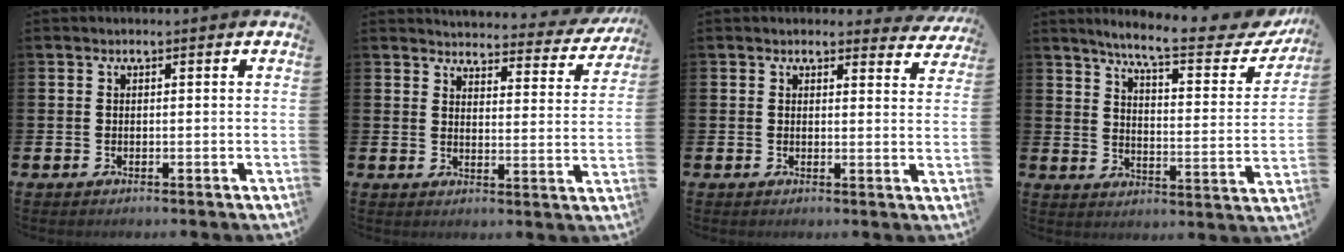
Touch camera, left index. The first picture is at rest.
{"total": 3.3, "force": [3.2, 0.8, 0.6], "torque": [-0.015, -0.030, 0.047]}
{"total": 2.2, "force": [2.1, 0.6, 0.1], "torque": [0.001, -0.010, 0.037]}
{"total": 8.3, "force": [7.1, 0.8, 4.3], "torque": [-0.098, -0.048, 0.111]}